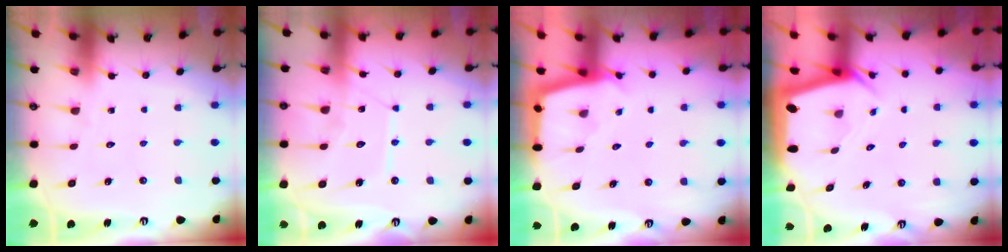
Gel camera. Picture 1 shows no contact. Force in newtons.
{"total": 10.8, "press": 10.7, "slide": 1.1}
{"total": 2.4, "press": 2.4, "slide": 0.2}
{"total": 2.1, "press": 2.1, "slide": 0.2}